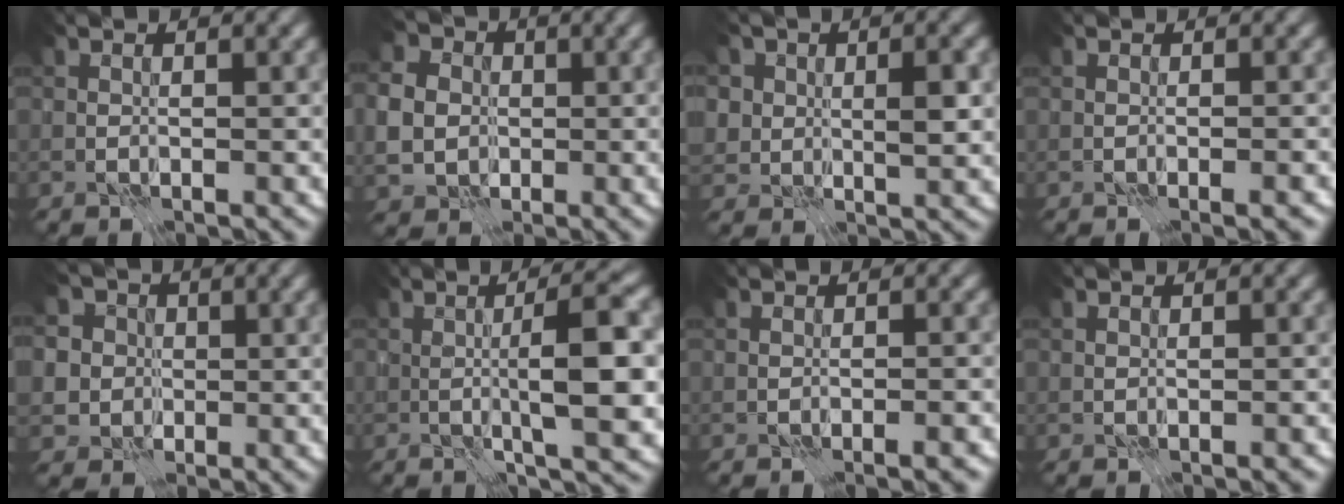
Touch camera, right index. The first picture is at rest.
{"total": 5.1, "force": [-0.3, 4.5, 2.4], "torque": [-0.059, 0.004, -0.012]}
{"total": 3.8, "force": [0.6, 2.8, 2.6], "torque": [-0.043, -0.008, 0.008]}
{"total": 1.3, "force": [-0.7, 0.1, 1.1], "torque": [-0.014, -0.006, -0.008]}
{"total": 5.8, "force": [1.2, 5.4, 1.8], "torque": [-0.034, 0.024, 0.003]}
{"total": 7.1, "force": [-0.4, 0.7, 7.0], "torque": [-0.106, 0.009, -0.009]}
{"total": 1.5, "force": [-0.9, 0.0, 1.1], "torque": [-0.015, -0.003, -0.012]}
{"total": 0.6, "force": [-0.4, 0.2, 0.5], "torque": [-0.007, -0.003, -0.004]}